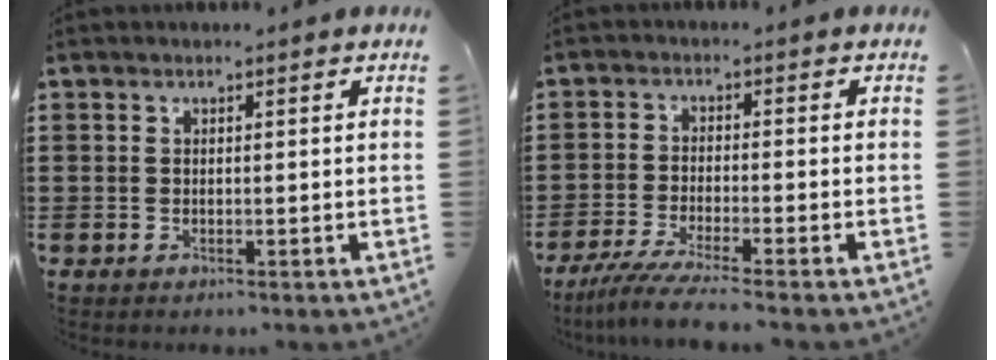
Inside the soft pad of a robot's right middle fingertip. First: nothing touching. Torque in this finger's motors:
{"motor_torque": [0.61, -0.25, 0.30, 0.13]}